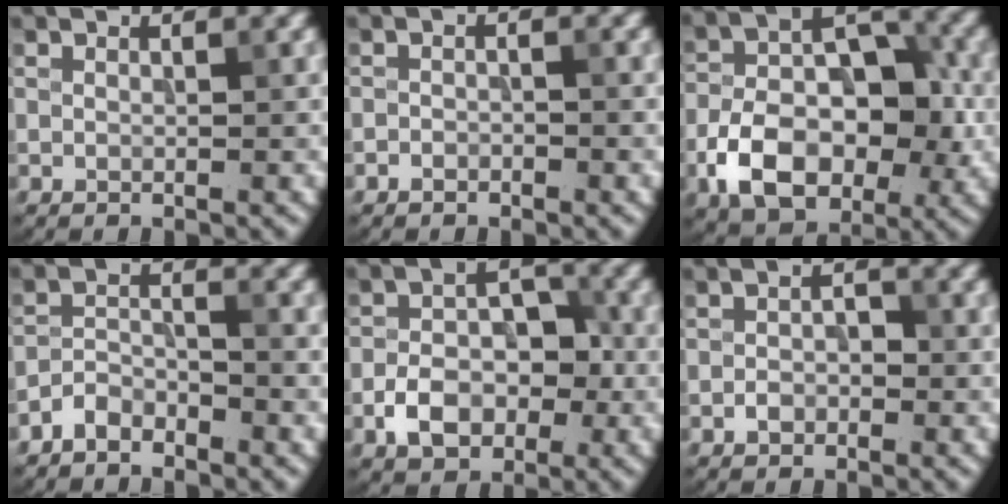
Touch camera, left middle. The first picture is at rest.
{"total": 1.0, "force": [-0.7, 0.5, 0.4], "torque": [-0.005, 0.002, -0.014]}
{"total": 10.0, "force": [-3.4, 6.0, 7.2], "torque": [-0.124, 0.003, -0.060]}
{"total": 2.2, "force": [-1.9, 0.9, 0.8], "torque": [-0.013, 0.010, -0.042]}
{"total": 5.5, "force": [-2.0, 3.6, 3.6], "torque": [-0.051, 0.004, -0.036]}
{"total": 1.8, "force": [-0.8, 1.2, 1.0], "torque": [-0.015, 0.004, -0.016]}